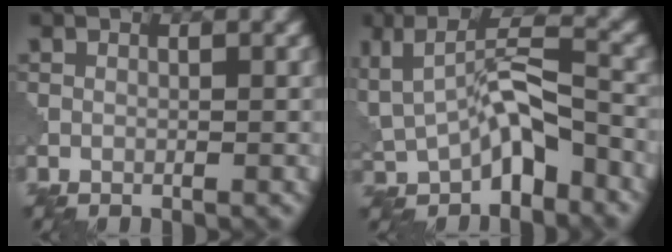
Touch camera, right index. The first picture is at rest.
{"total": 6.0, "force": [-1.9, 2.9, 5.0], "torque": [-0.074, 0.007, -0.039]}